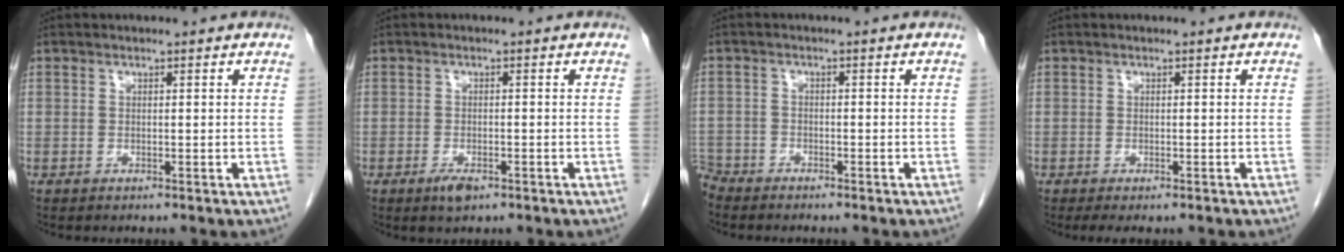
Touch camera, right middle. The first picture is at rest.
{"total": 2.4, "force": [-1.5, 0.9, 1.7], "torque": [-0.034, -0.002, -0.023]}
{"total": 4.7, "force": [-4.4, 1.6, 0.4], "torque": [-0.009, -0.009, -0.084]}
{"total": 3.2, "force": [-2.4, 1.0, 1.8], "torque": [-0.026, -0.010, -0.031]}